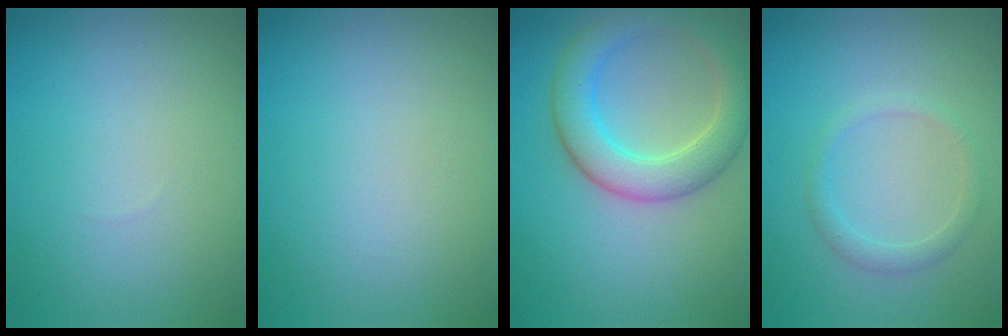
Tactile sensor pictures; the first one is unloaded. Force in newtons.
{"total": 0.0}
{"total": 5.3, "press": 5.3, "slide": 0.5}
{"total": 1.5, "press": 1.5, "slide": 0.1}